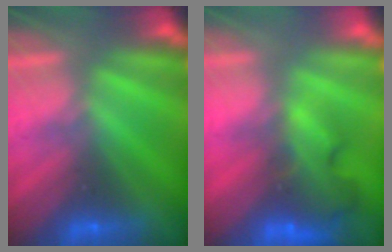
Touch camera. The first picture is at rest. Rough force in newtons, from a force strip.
{"total": 7.7}